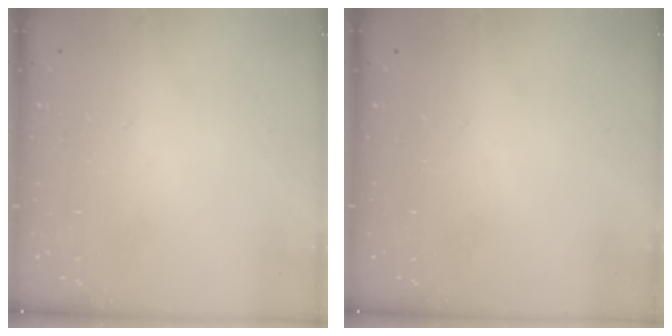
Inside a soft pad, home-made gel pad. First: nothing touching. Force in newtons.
{"total": 0.0}